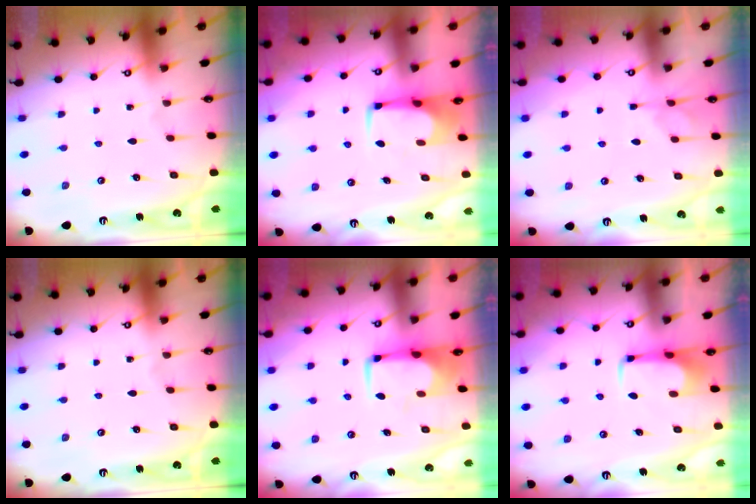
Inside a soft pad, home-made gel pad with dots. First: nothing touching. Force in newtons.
{"total": 0.8, "press": 0.7, "slide": 0.4}
{"total": 2.6, "press": 2.3, "slide": 1.2}
{"total": 0.0}
{"total": 0.5, "press": 0.5, "slide": 0.2}
{"total": 1.7, "press": 1.6, "slide": 0.4}